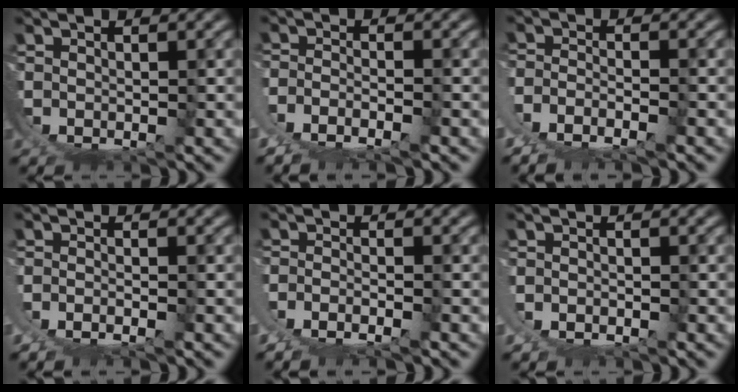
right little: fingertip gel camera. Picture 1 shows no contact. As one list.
[{"total": 5.4, "force": [-0.8, 4.4, 2.9], "torque": [-0.072, -0.018, -0.013]}, {"total": 6.3, "force": [-0.9, 5.3, 3.2], "torque": [-0.083, -0.020, -0.016]}, {"total": 1.9, "force": [-0.4, 1.2, 1.5], "torque": [-0.027, -0.003, -0.005]}, {"total": 3.8, "force": [-0.6, 3.0, 2.3], "torque": [-0.053, -0.014, -0.010]}, {"total": 1.6, "force": [0.1, 1.5, 0.7], "torque": [-0.020, 0.002, 0.000]}]